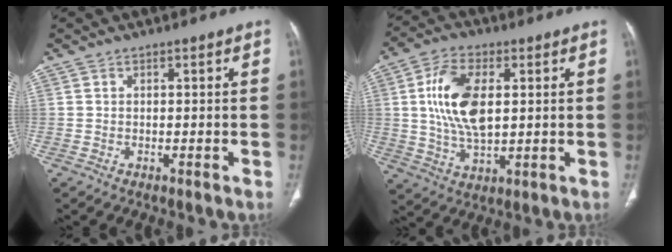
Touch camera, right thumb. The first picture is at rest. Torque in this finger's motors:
{"motor_torque": [2.62, 2.39, 1.16, -0.93, 0.16]}